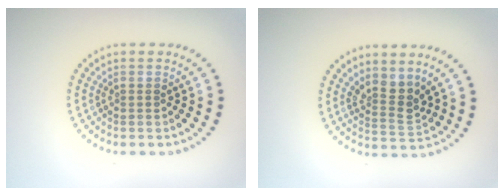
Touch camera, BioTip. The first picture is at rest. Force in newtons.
{"total": 2.7, "press": 2.0, "slide": 1.8}